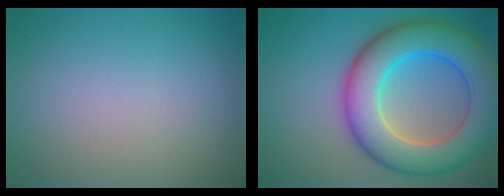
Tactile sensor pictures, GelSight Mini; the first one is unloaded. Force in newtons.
{"total": 10.8, "press": 10.8, "slide": 0.5}